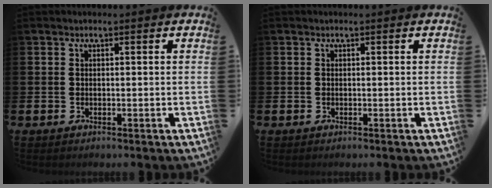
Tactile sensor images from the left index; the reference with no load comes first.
{"total": 0.0}